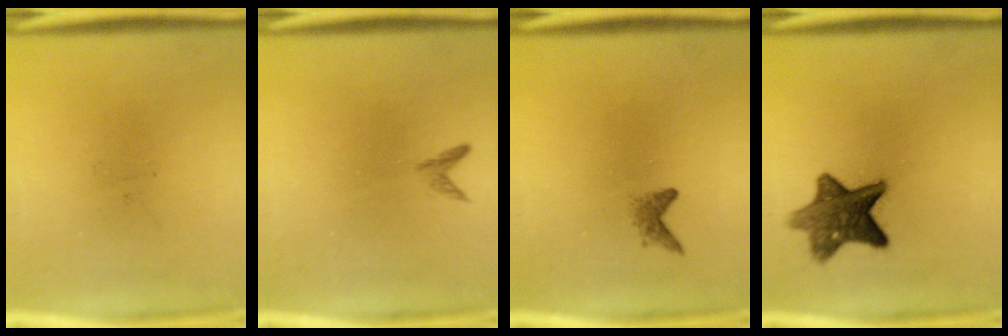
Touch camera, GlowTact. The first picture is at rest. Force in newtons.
{"total": 0.8}
{"total": 1.2}
{"total": 9.1}